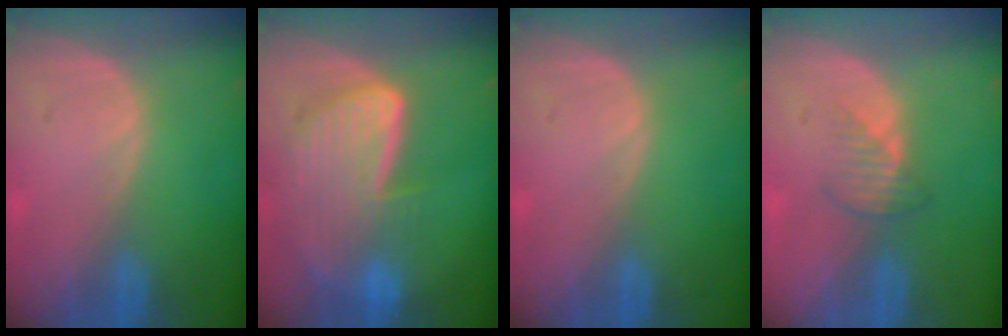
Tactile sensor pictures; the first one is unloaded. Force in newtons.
{"total": 9.2, "press": 8.1, "slide": 4.5}
{"total": 0.0}
{"total": 2.5, "press": 2.5, "slide": 0.3}